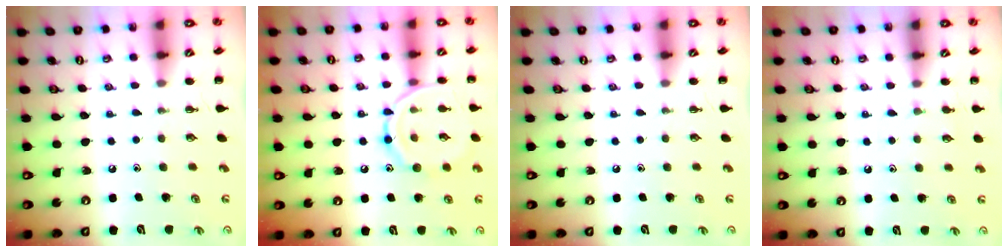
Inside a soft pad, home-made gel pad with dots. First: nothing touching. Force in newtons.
{"total": 11.7, "press": 11.7, "slide": 0.5}
{"total": 0.0}
{"total": 3.4, "press": 3.2, "slide": 1.3}